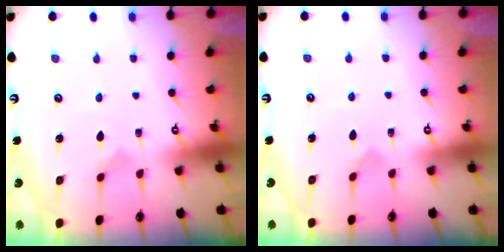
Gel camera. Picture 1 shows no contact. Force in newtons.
{"total": 2.9, "press": 2.9, "slide": 0.2}